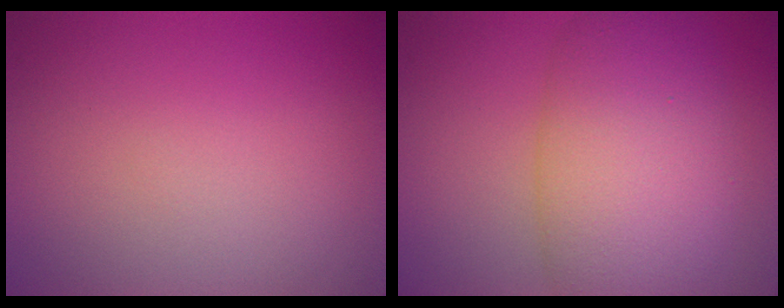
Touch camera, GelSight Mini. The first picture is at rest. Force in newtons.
{"total": 9.4, "press": 9.4, "slide": 0.2}